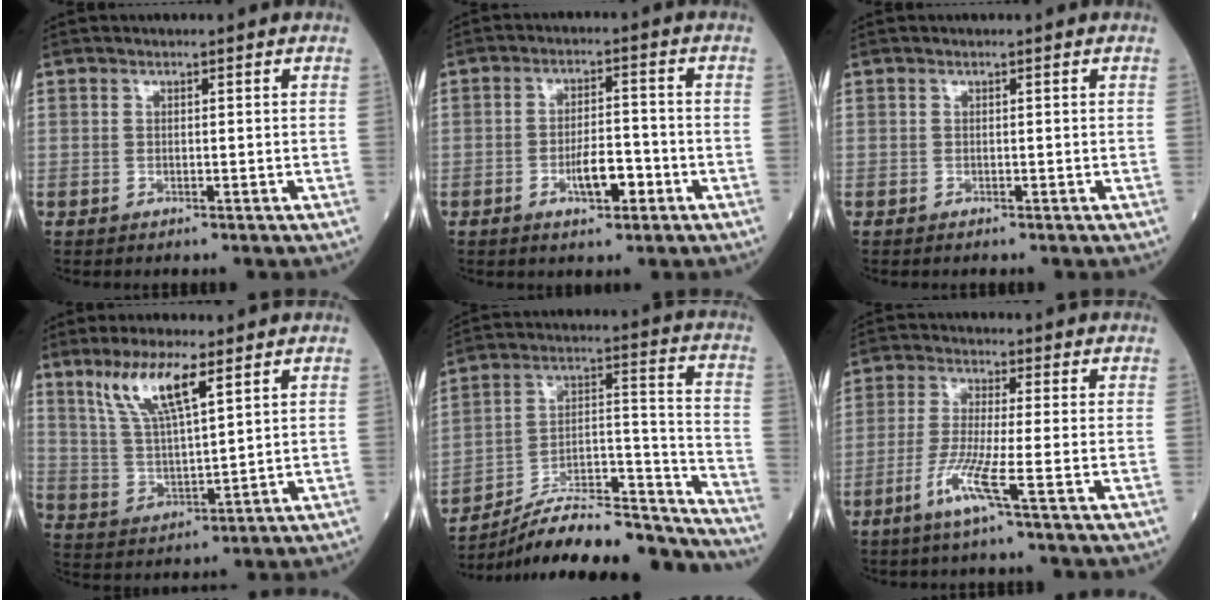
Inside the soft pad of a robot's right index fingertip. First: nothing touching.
{"total": 5.6, "force": [-2.3, 1.8, 4.7], "torque": [-0.084, 0.003, -0.038]}
{"total": 0.0}
{"total": 9.3, "force": [5.5, 1.4, 7.3], "torque": [-0.150, 0.001, 0.111]}
{"total": 23.3, "force": [-21.5, 3.0, 8.7], "torque": [-0.098, 0.039, -0.335]}
{"total": 6.1, "force": [-2.9, -1.0, 5.2], "torque": [-0.112, -0.017, -0.066]}